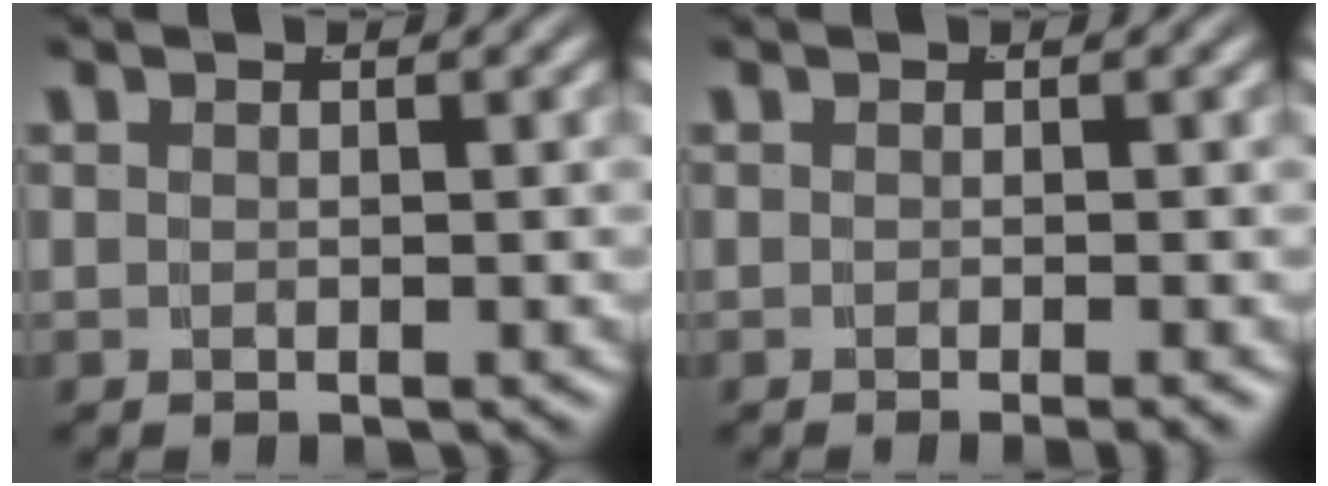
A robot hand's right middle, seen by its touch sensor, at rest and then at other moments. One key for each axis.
{"total": 1.3, "fx": -1.0, "fy": -0.2, "fz": 0.9, "tx": -0.008, "ty": -0.001, "tz": -0.016}